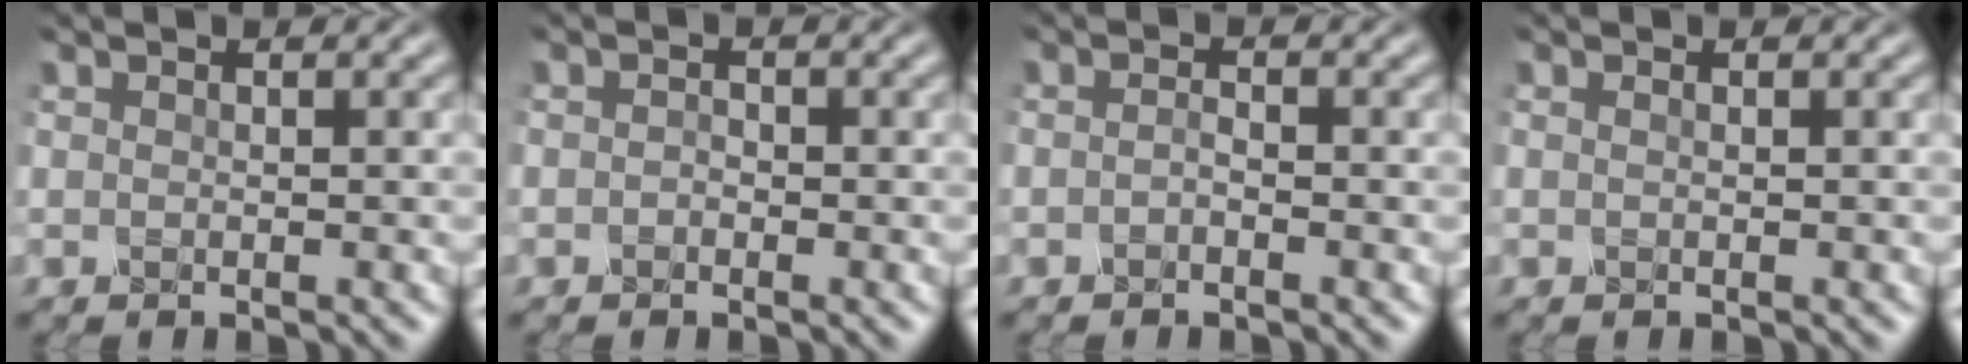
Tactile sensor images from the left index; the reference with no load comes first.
{"total": 0.9, "force": [-0.6, 0.6, 0.2], "torque": [-0.002, 0.001, -0.017]}
{"total": 0.9, "force": [-0.8, 0.3, 0.4], "torque": [-0.010, 0.002, -0.018]}
{"total": 0.0}